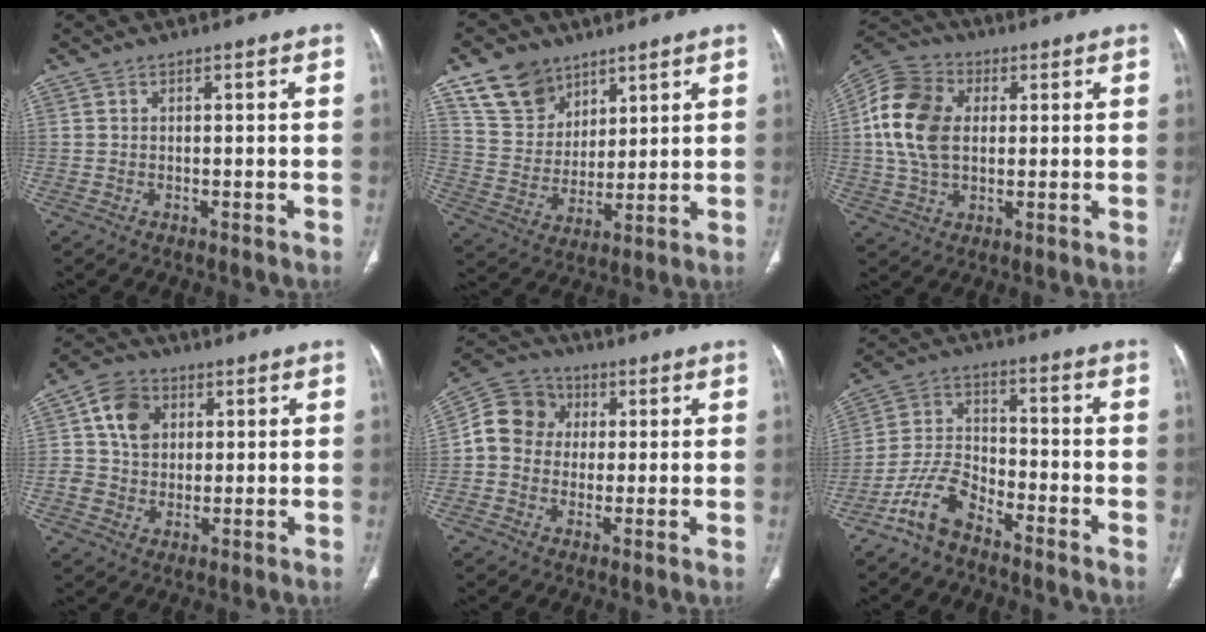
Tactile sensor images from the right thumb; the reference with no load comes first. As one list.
[{"total": 11.8, "force": [7.8, 8.1, 3.4], "torque": [-0.036, -0.039, 0.157]}, {"total": 13.9, "force": [1.7, 9.6, 10.0], "torque": [-0.190, 0.013, 0.025]}, {"total": 8.8, "force": [2.4, 7.1, 4.5], "torque": [-0.049, -0.001, 0.040]}, {"total": 9.7, "force": [0.9, 8.8, 4.1], "torque": [-0.058, 0.022, 0.002]}, {"total": 8.7, "force": [-6.3, 3.8, 4.6], "torque": [-0.096, 0.046, -0.133]}]